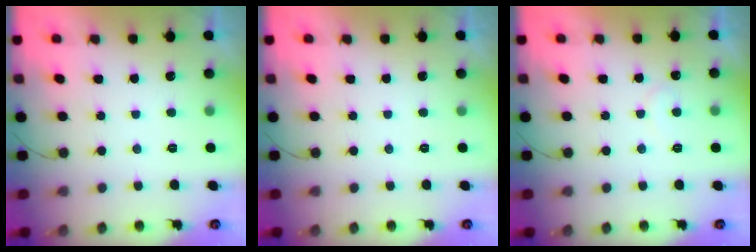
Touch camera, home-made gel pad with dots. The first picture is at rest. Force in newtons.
{"total": 0.0}
{"total": 6.3, "press": 6.3, "slide": 0.5}